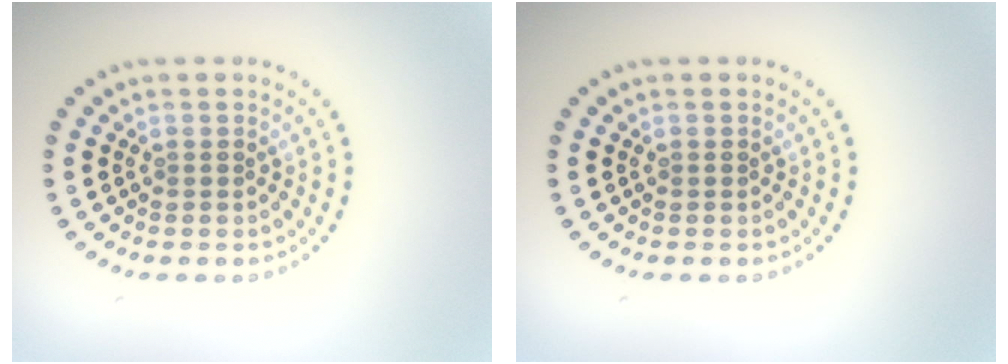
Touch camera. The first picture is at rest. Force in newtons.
{"total": 0.0}